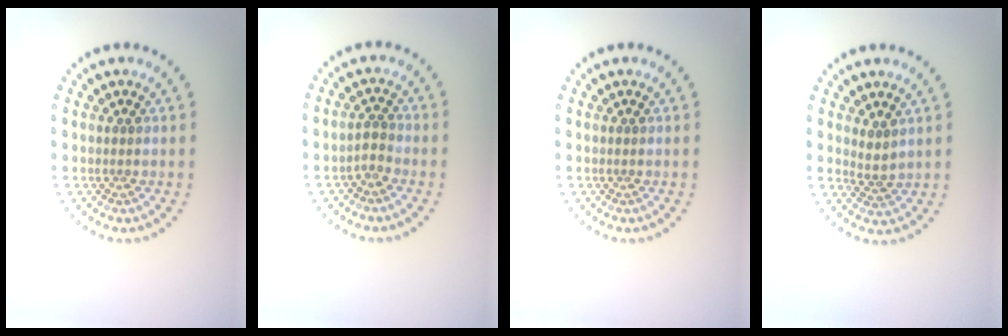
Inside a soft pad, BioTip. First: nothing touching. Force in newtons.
{"total": 1.4, "press": 1.1, "slide": 0.9}
{"total": 0.0}
{"total": 1.7, "press": 1.3, "slide": 1.1}